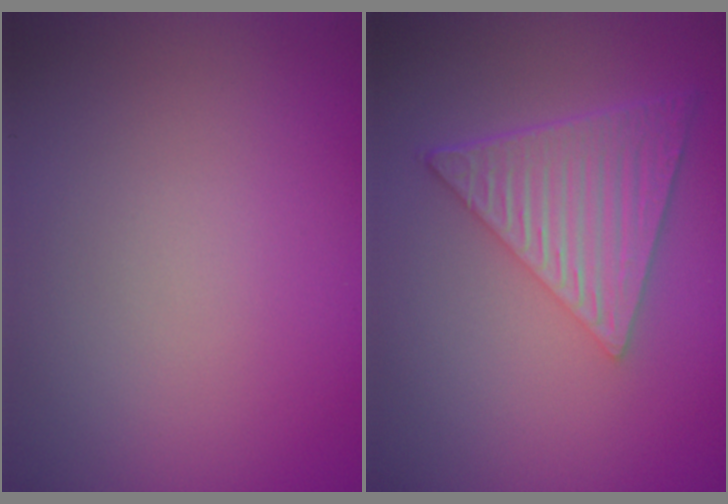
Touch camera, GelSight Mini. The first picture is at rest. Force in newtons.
{"total": 6.7, "press": 4.8, "slide": 4.7}